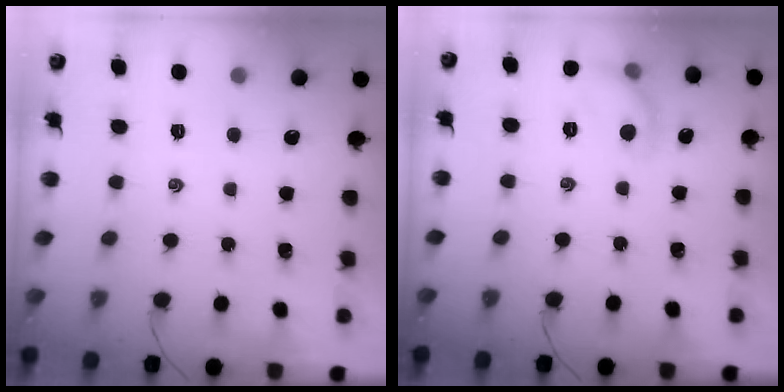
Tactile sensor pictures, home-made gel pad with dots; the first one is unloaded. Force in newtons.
{"total": 7.9, "press": 7.8, "slide": 1.4}